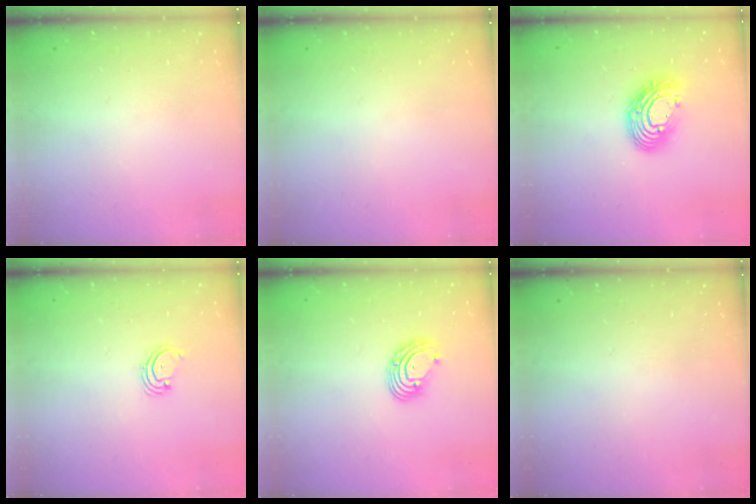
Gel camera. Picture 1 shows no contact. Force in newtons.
{"total": 0.0}
{"total": 12.7, "press": 12.7, "slide": 1.2}
{"total": 2.1, "press": 2.1, "slide": 0.3}
{"total": 6.5, "press": 6.4, "slide": 0.8}
{"total": 0.0}